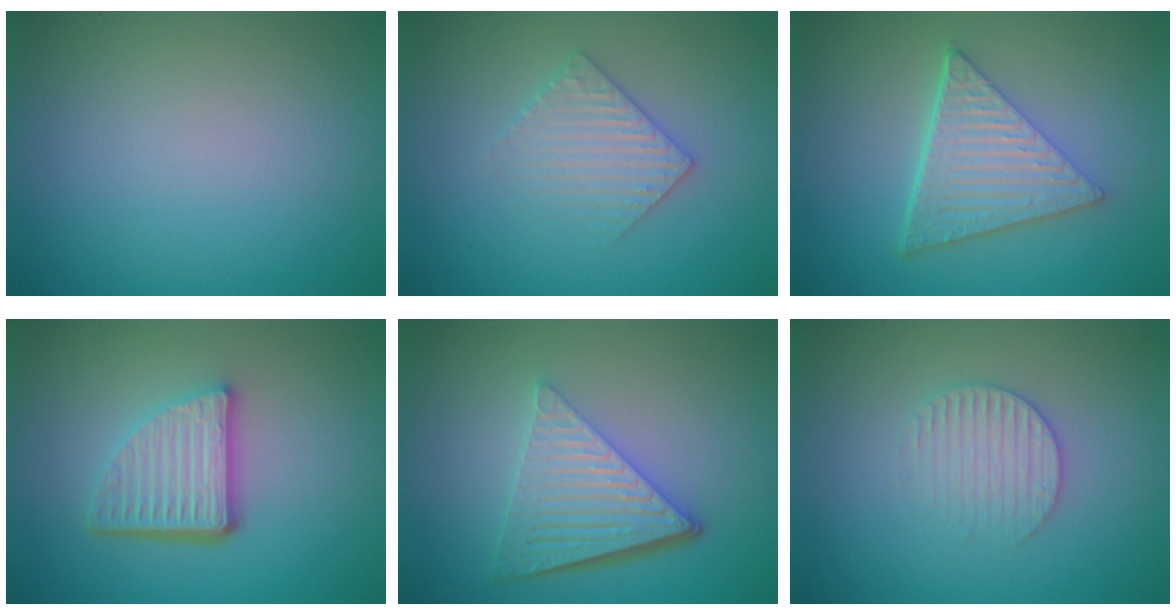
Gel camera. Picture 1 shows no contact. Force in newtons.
{"total": 3.0, "press": 2.9, "slide": 0.6}
{"total": 6.3, "press": 4.4, "slide": 4.4}
{"total": 5.4, "press": 3.7, "slide": 3.9}
{"total": 6.5, "press": 4.3, "slide": 4.9}
{"total": 2.5, "press": 2.5, "slide": 0.4}